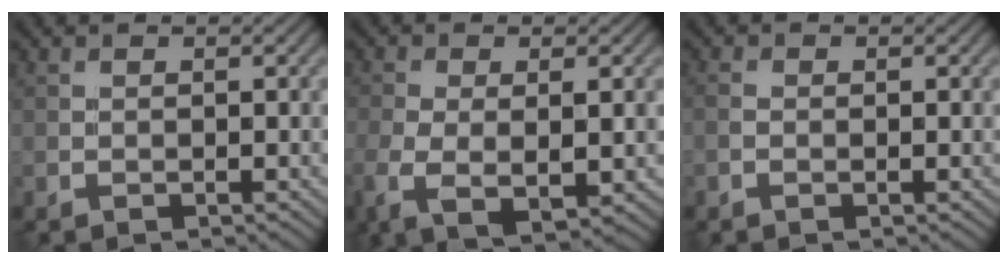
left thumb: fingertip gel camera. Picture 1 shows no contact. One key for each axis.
{"total": 6.8, "fx": -1.5, "fy": 3.2, "fz": 5.8, "tx": -0.132, "ty": -0.024, "tz": -0.021}
{"total": 1.1, "fx": -0.3, "fy": 0.6, "fz": 0.8, "tx": -0.022, "ty": 0.001, "tz": -0.009}